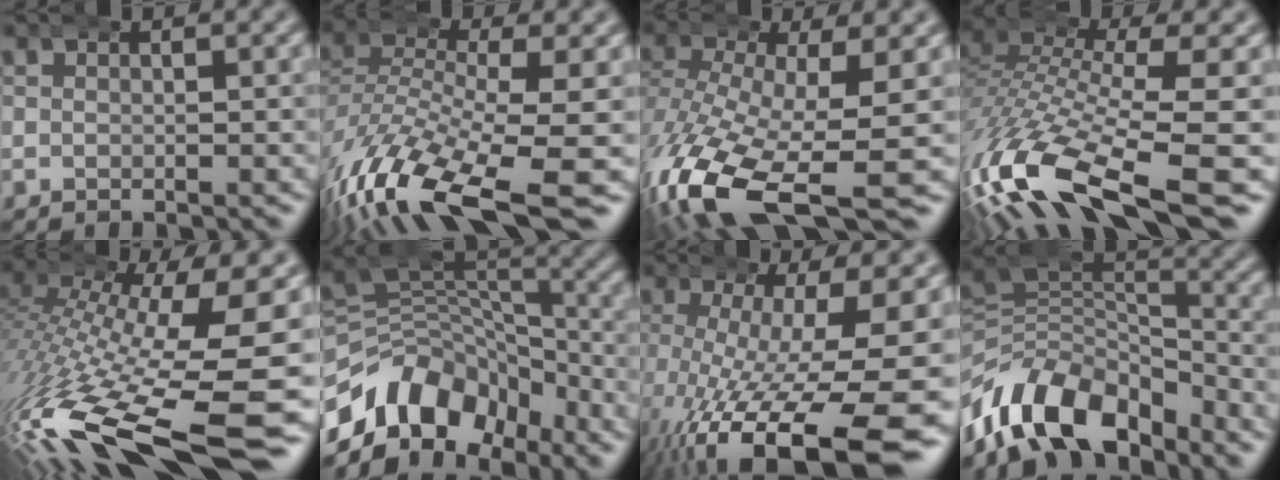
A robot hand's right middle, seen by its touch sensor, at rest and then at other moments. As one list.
[{"total": 9.7, "force": [-5.8, 3.6, 6.9], "torque": [-0.148, -0.041, -0.076]}, {"total": 11.8, "force": [-6.1, 5.5, 8.4], "torque": [-0.206, -0.073, -0.060]}, {"total": 11.2, "force": [-6.2, 4.6, 8.1], "torque": [-0.185, -0.039, -0.083]}, {"total": 14.6, "force": [-6.7, 5.4, 11.8], "torque": [-0.220, -0.051, -0.076]}, {"total": 13.5, "force": [-5.8, 9.9, 7.1], "torque": [-0.104, -0.002, -0.106]}, {"total": 14.7, "force": [-6.0, 6.3, 11.9], "torque": [-0.212, -0.049, -0.061]}, {"total": 10.7, "force": [-5.1, 7.7, 5.4], "torque": [-0.108, -0.033, -0.083]}]